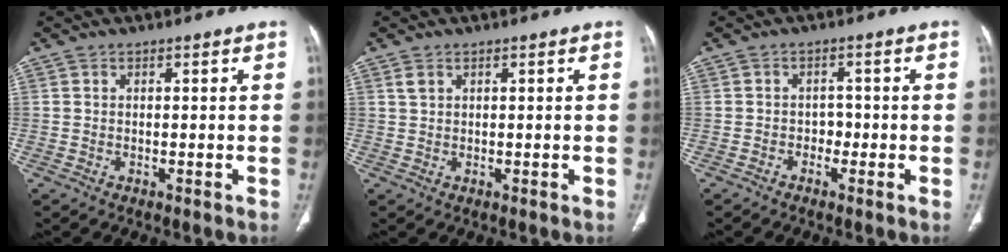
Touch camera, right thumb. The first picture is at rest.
{"total": 1.4, "force": [0.9, 0.8, 0.7], "torque": [-0.013, 0.005, 0.022]}
{"total": 1.9, "force": [-0.8, 1.5, 0.9], "torque": [0.009, 0.012, -0.019]}